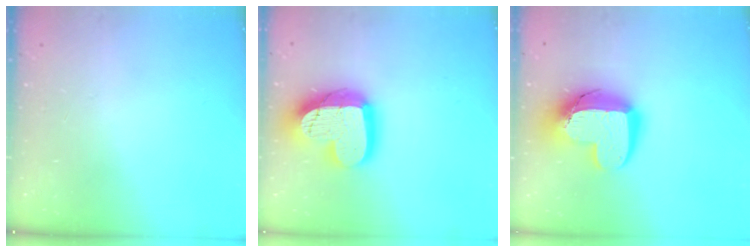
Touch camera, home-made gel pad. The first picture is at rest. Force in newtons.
{"total": 19.9, "press": 19.9, "slide": 1.5}
{"total": 14.6, "press": 14.6, "slide": 1.4}